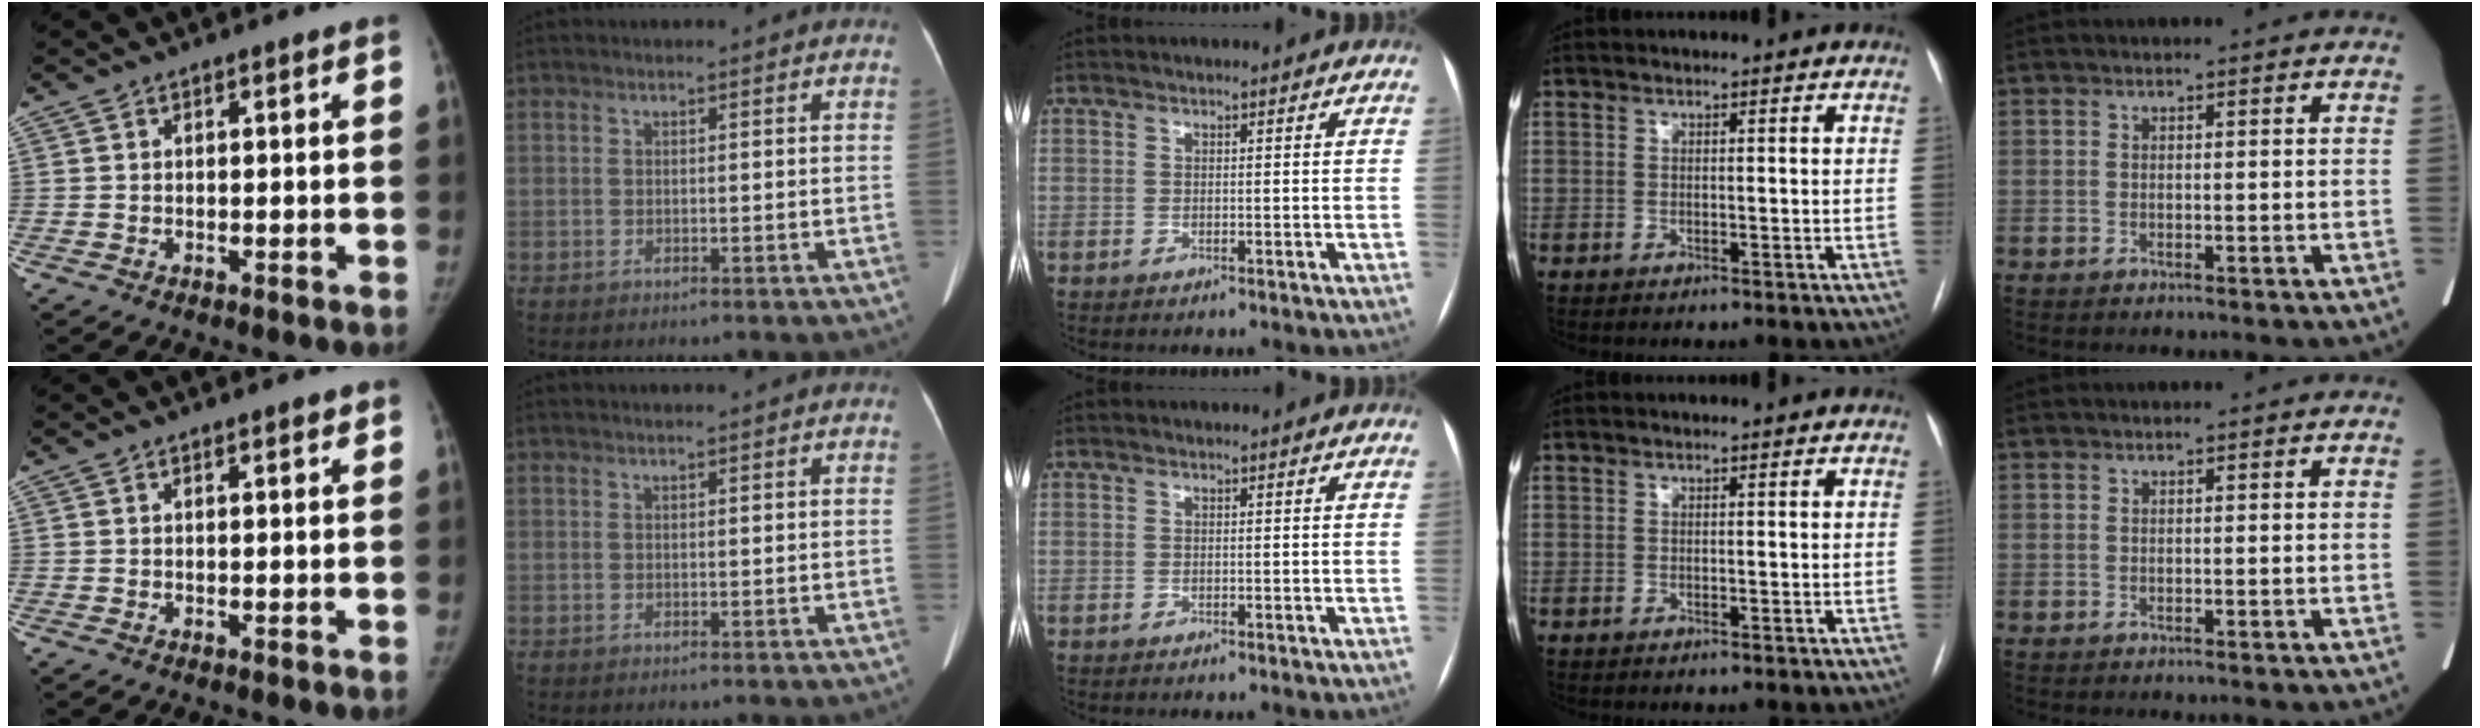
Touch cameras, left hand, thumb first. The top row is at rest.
{"thumb": {"total": 1.1, "force": [0.8, 0.3, 0.7], "torque": [-0.008, -0.003, 0.010]}, "index": {"total": 0.7, "force": [0.6, 0.0, 0.3], "torque": [-0.006, 0.009, 0.013]}}